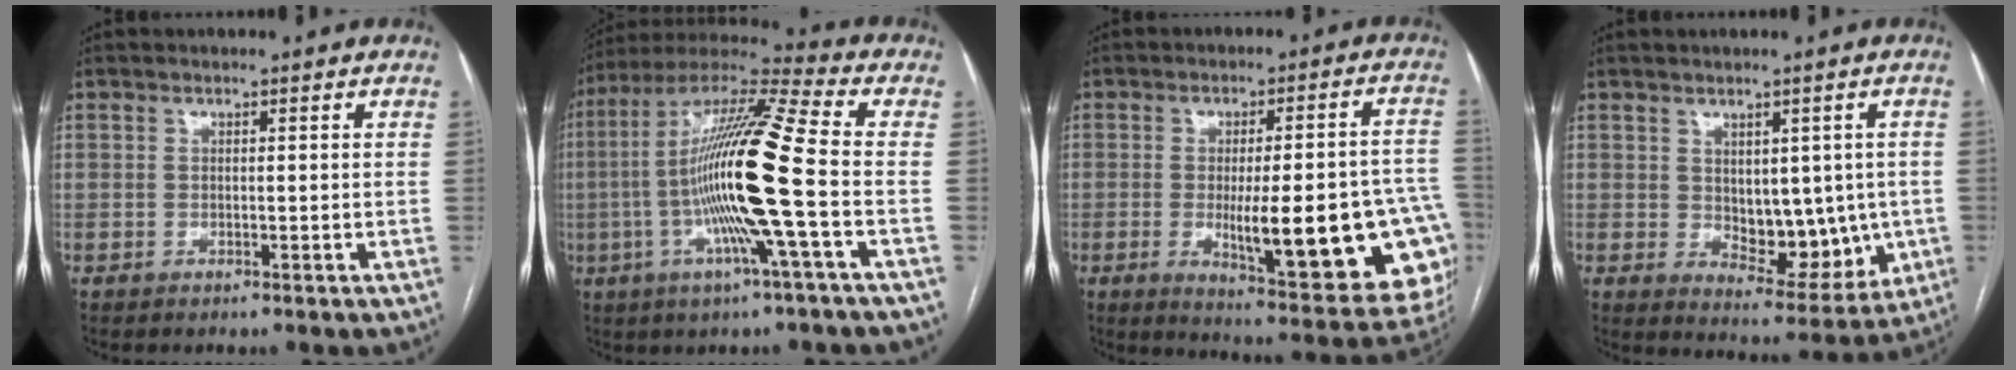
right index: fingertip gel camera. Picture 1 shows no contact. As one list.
[{"total": 18.8, "force": [-3.0, -0.7, 18.5], "torque": [-0.356, -0.001, -0.072]}, {"total": 23.9, "force": [-5.5, 5.2, 22.7], "torque": [-0.207, 0.006, -0.050]}, {"total": 9.9, "force": [-0.3, 5.5, 8.2], "torque": [-0.095, -0.003, 0.017]}]